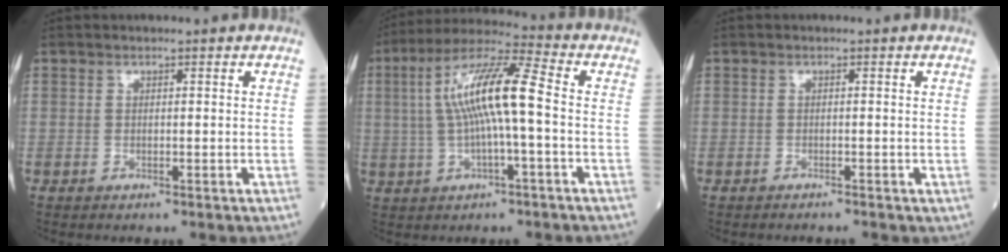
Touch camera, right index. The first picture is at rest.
{"total": 12.0, "force": [0.3, 1.2, 11.9], "torque": [-0.227, 0.025, 0.001]}
{"total": 0.7, "force": [-0.7, 0.2, 0.1], "torque": [-0.005, -0.001, -0.011]}